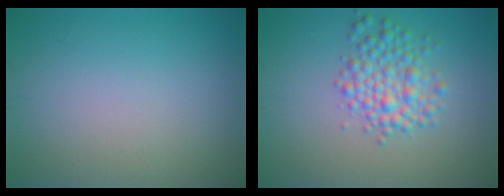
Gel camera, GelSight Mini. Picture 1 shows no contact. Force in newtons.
{"total": 3.6, "press": 3.6, "slide": 0.1}